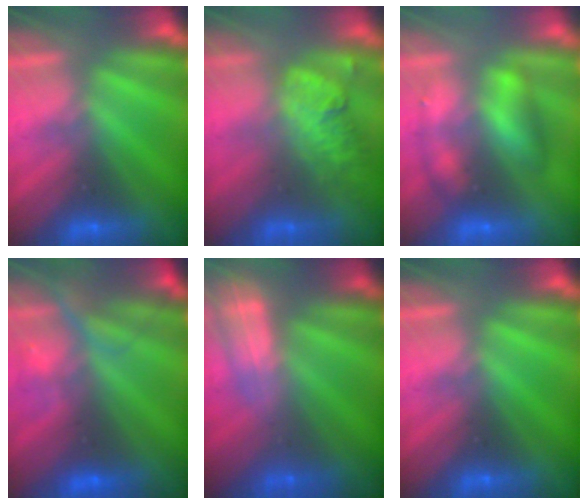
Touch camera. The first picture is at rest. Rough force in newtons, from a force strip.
{"total": 2.5}
{"total": 2.5}
{"total": 9.0}
{"total": 2.4}
{"total": 0.0}